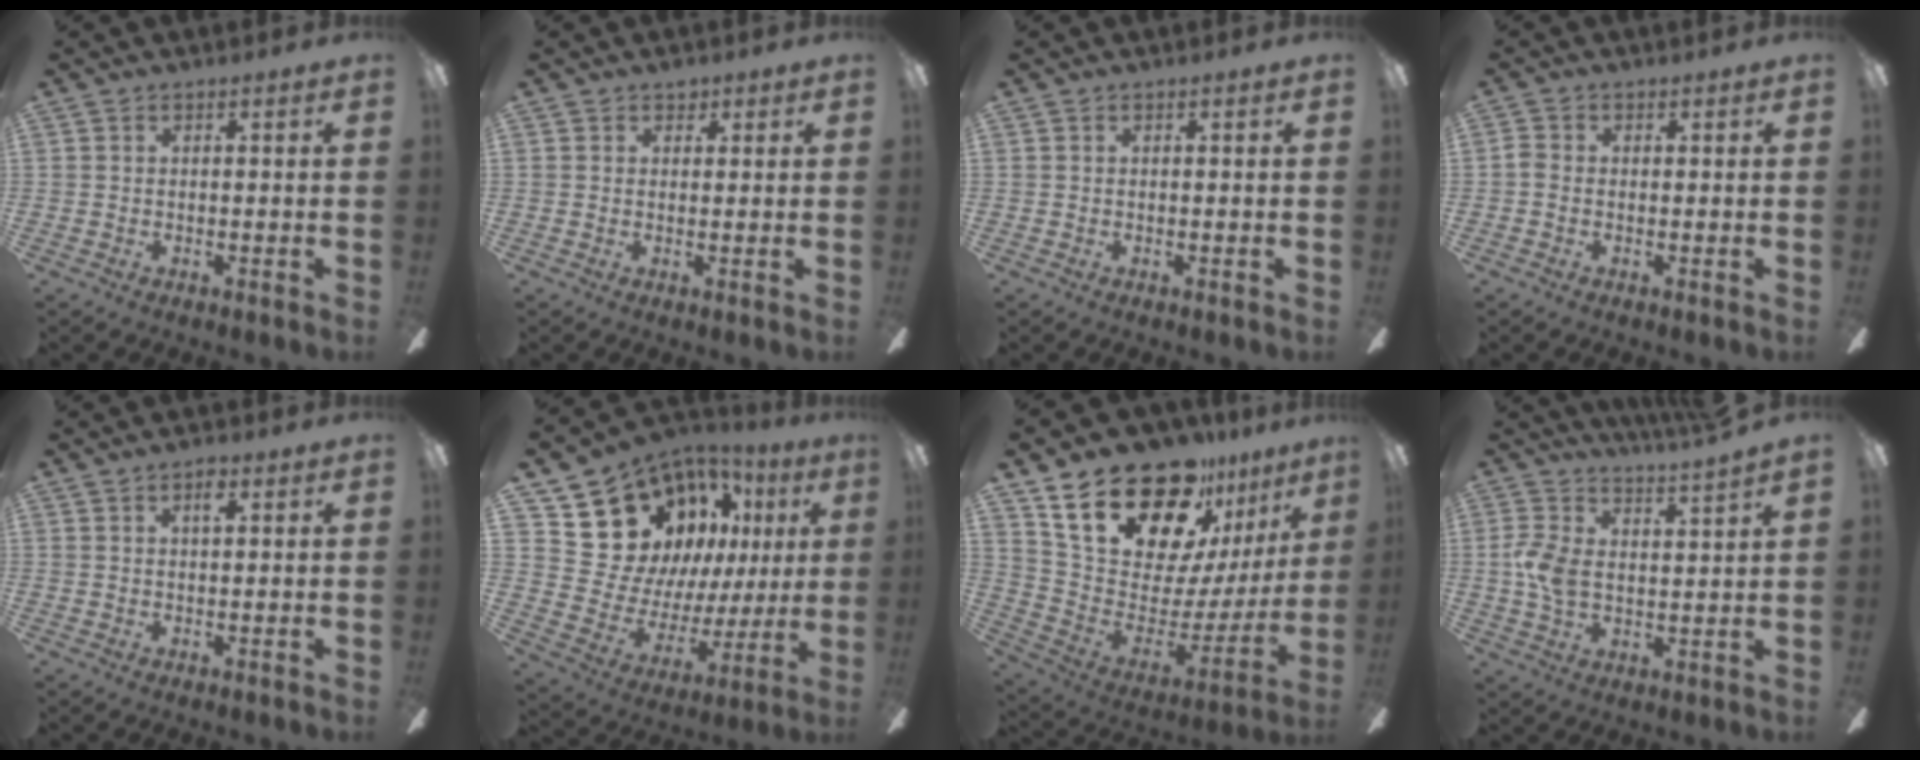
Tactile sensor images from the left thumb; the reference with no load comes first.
{"total": 1.7, "force": [1.2, 1.1, 0.4], "torque": [0.006, -0.003, 0.020]}
{"total": 0.0}
{"total": 1.4, "force": [-0.4, 0.9, 1.0], "torque": [-0.021, 0.004, -0.006]}
{"total": 2.6, "force": [1.4, 1.2, 1.9], "torque": [-0.026, 0.000, 0.020]}
{"total": 17.4, "force": [11.1, 12.2, 5.5], "torque": [-0.107, -0.090, 0.237]}
{"total": 26.8, "force": [19.1, 12.3, 14.3], "torque": [-0.233, -0.128, 0.357]}
{"total": 7.3, "force": [3.4, 2.3, 6.0], "torque": [-0.116, -0.020, 0.061]}